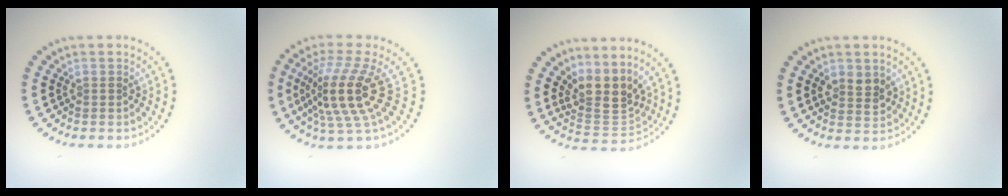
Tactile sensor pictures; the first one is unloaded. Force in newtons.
{"total": 5.3, "press": 3.9, "slide": 3.6}
{"total": 3.8, "press": 2.9, "slide": 2.5}
{"total": 2.2, "press": 2.2, "slide": 0.4}